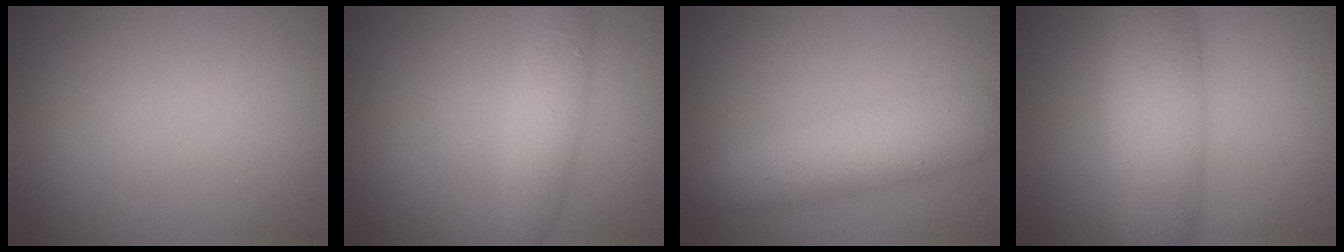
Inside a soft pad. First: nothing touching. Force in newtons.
{"total": 2.8, "press": 2.8, "slide": 0.0}
{"total": 5.1, "press": 5.0, "slide": 0.2}
{"total": 6.7, "press": 6.7, "slide": 0.1}